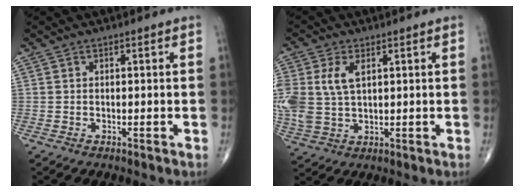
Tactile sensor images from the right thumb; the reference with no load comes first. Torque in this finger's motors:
{"motor_torque": [0.28, 0.28, 1.06, 0.31, 0.13]}